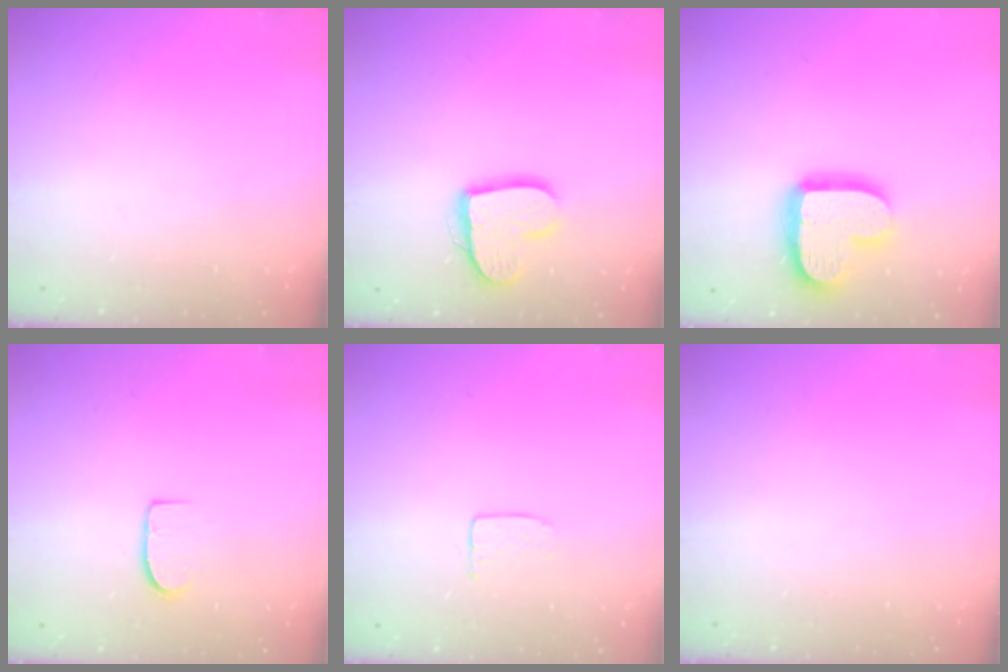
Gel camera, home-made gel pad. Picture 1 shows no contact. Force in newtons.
{"total": 14.0, "press": 13.9, "slide": 1.2}
{"total": 16.7, "press": 16.6, "slide": 1.2}
{"total": 6.6, "press": 6.6, "slide": 0.5}
{"total": 5.2, "press": 5.2, "slide": 0.4}
{"total": 0.0}